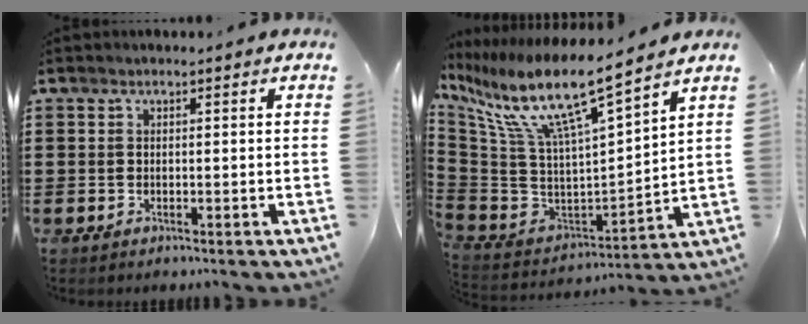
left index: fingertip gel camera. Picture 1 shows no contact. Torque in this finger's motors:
{"motor_torque": [1.70, -0.44, 0.54, 0.21]}